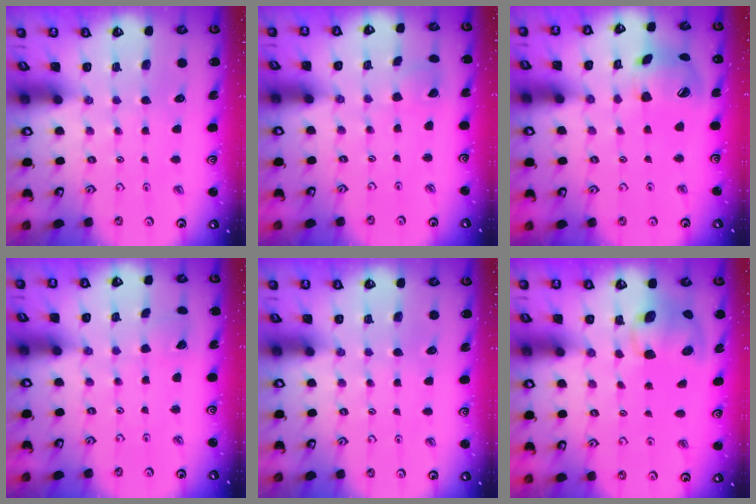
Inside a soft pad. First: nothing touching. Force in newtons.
{"total": 2.8, "press": 2.8, "slide": 0.0}
{"total": 15.3, "press": 15.1, "slide": 2.3}
{"total": 2.4, "press": 2.4, "slide": 0.2}
{"total": 0.0}
{"total": 9.2, "press": 9.1, "slide": 1.4}